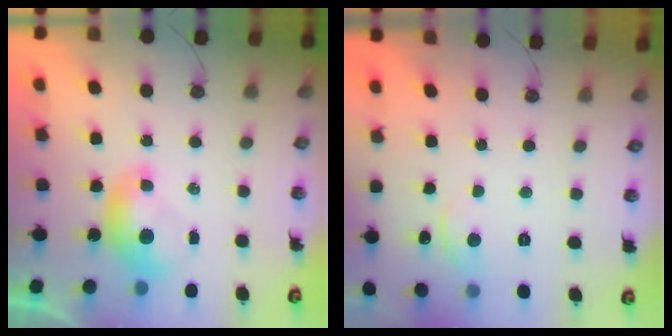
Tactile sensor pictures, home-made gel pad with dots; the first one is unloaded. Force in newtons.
{"total": 0.6, "press": 0.0, "slide": 0.6}